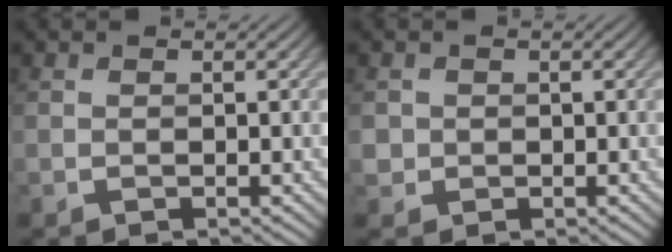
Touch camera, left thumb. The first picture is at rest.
{"total": 1.5, "force": [0.0, 1.5, 0.1], "torque": [-0.003, -0.004, 0.000]}